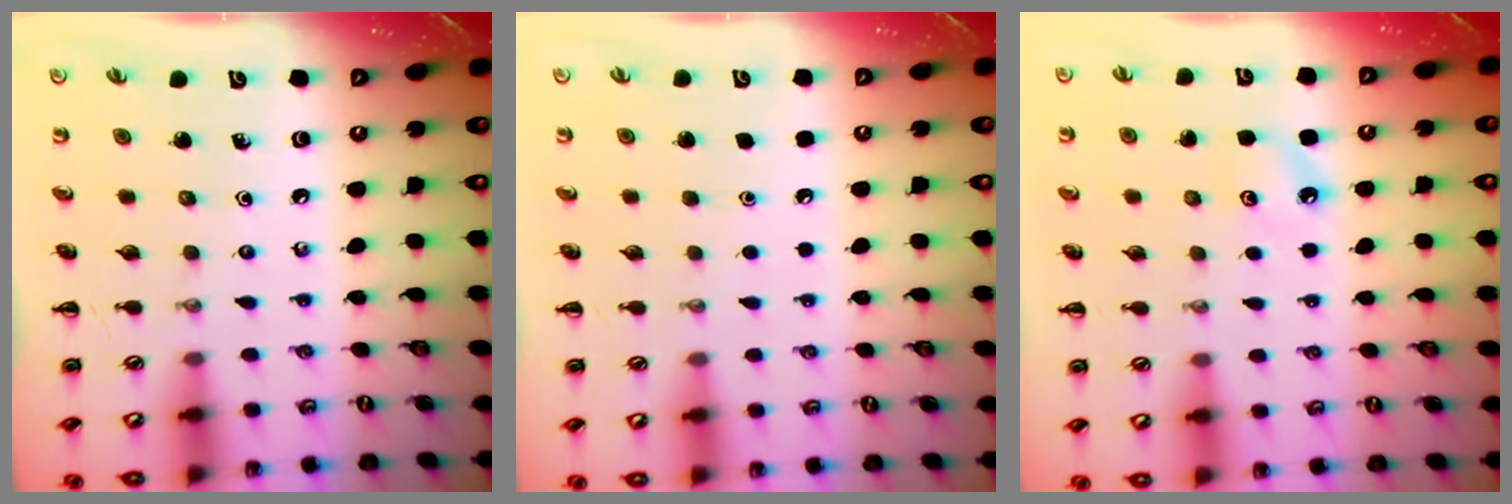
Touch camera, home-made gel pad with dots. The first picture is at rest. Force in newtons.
{"total": 1.5, "press": 1.5, "slide": 0.1}
{"total": 6.8, "press": 6.6, "slide": 1.7}